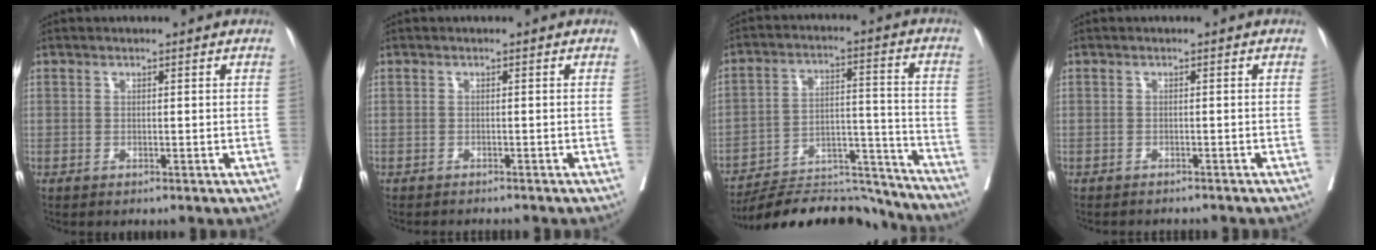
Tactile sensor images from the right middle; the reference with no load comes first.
{"total": 3.1, "force": [-2.9, 0.3, 1.2], "torque": [-0.013, -0.004, -0.034]}
{"total": 17.2, "force": [-16.7, 2.8, 2.7], "torque": [-0.045, 0.044, -0.245]}
{"total": 4.0, "force": [-3.7, 0.8, 1.3], "torque": [-0.014, -0.003, -0.041]}